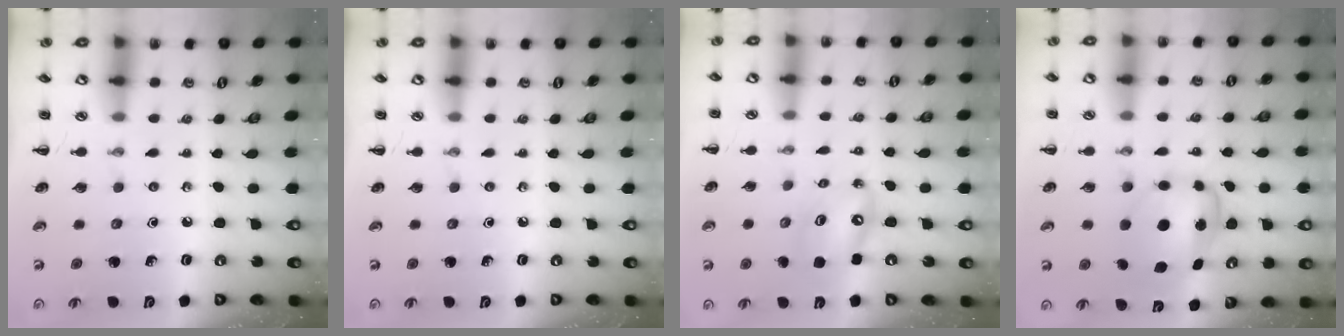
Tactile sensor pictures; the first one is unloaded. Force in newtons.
{"total": 0.0}
{"total": 9.6, "press": 9.3, "slide": 2.4}
{"total": 6.0, "press": 5.9, "slide": 0.8}